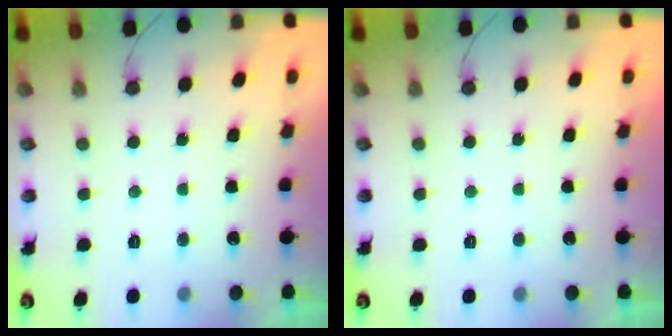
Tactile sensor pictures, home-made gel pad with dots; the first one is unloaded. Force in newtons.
{"total": 0.0}